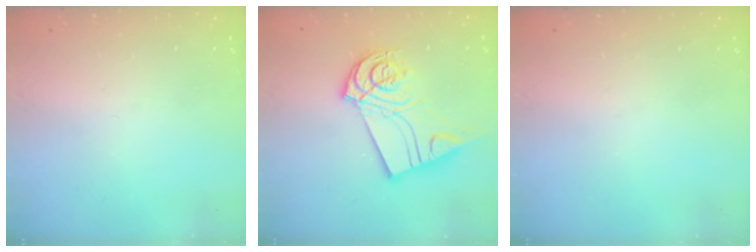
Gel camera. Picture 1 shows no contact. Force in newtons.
{"total": 13.2, "press": 13.1, "slide": 1.5}
{"total": 0.0}